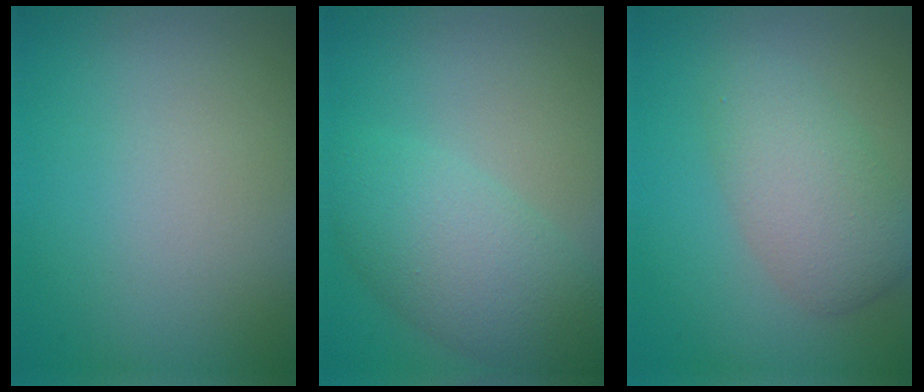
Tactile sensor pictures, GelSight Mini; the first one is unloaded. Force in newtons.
{"total": 5.2, "press": 5.2, "slide": 0.2}
{"total": 4.2, "press": 4.2, "slide": 0.1}